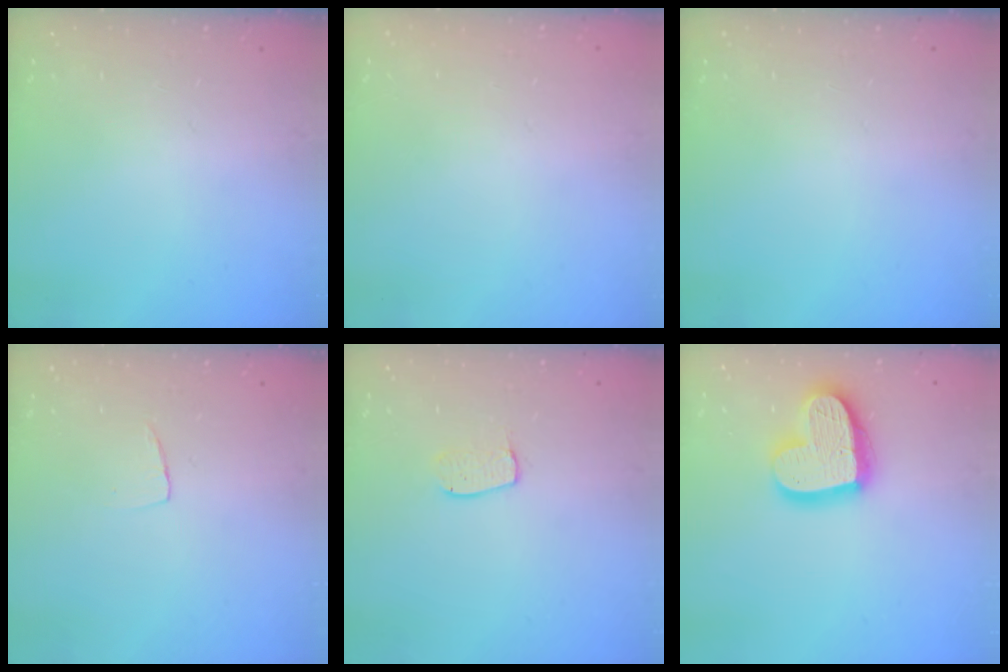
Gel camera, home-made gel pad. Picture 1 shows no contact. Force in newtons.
{"total": 0.0}
{"total": 0.0}
{"total": 3.3, "press": 3.3, "slide": 0.2}
{"total": 6.5, "press": 6.5, "slide": 0.5}
{"total": 18.0, "press": 17.9, "slide": 1.3}